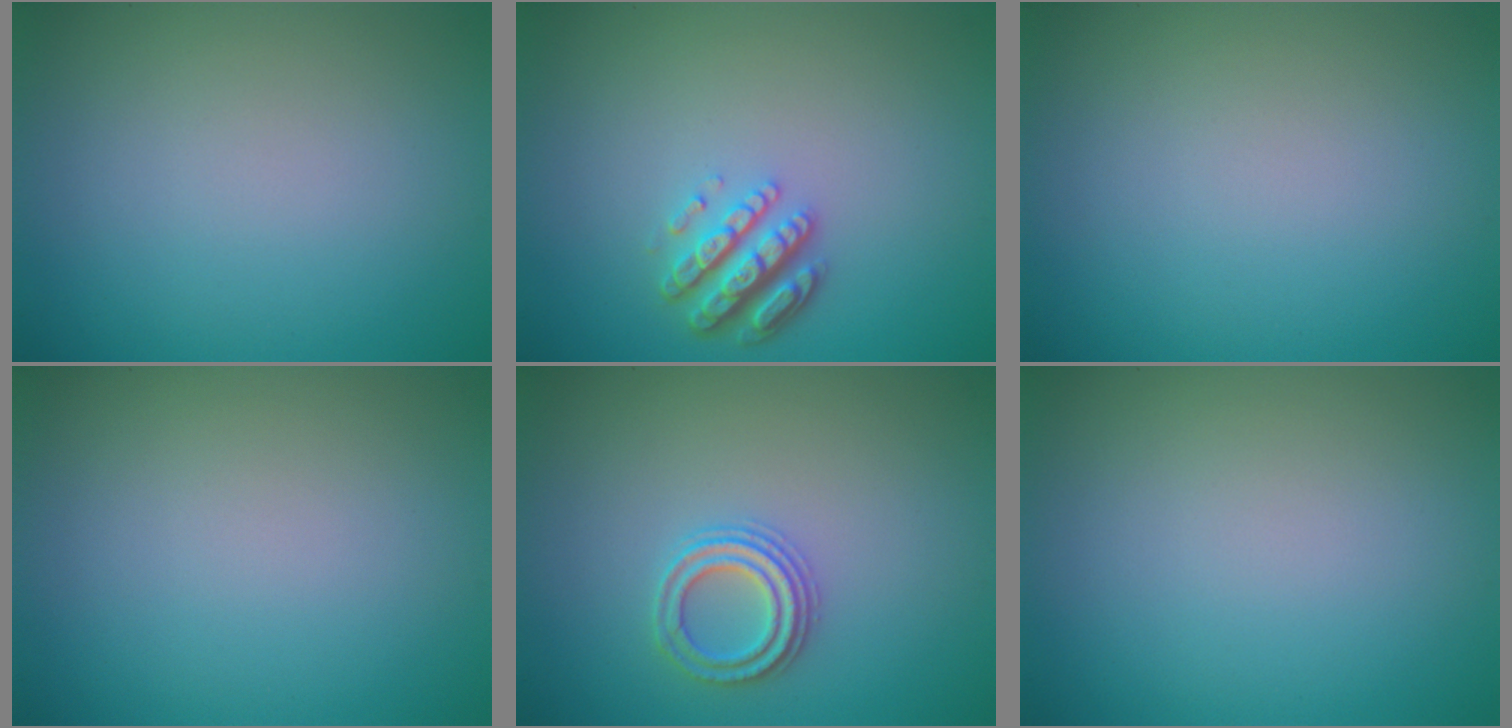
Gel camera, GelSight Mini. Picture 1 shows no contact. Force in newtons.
{"total": 3.8, "press": 3.0, "slide": 2.2}
{"total": 0.0}
{"total": 0.0}
{"total": 2.3, "press": 2.2, "slide": 0.5}
{"total": 0.0}